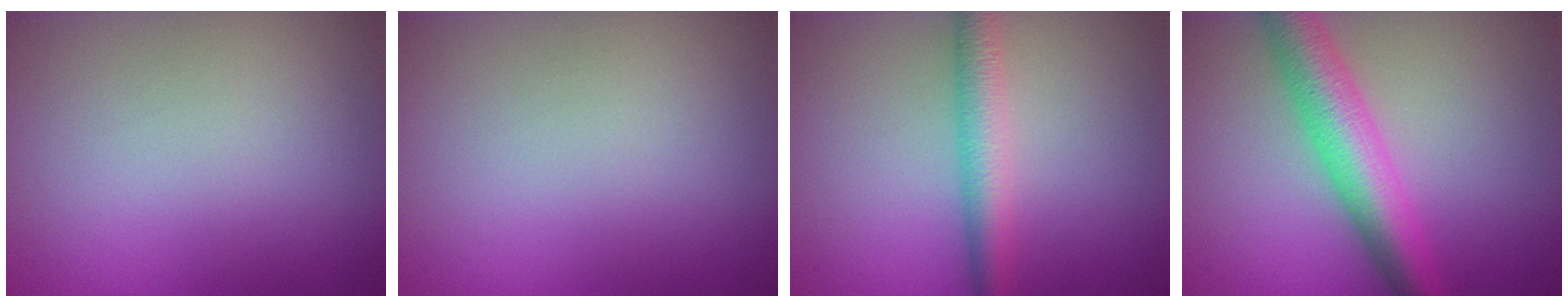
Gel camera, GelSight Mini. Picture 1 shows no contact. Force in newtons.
{"total": 0.0}
{"total": 3.5, "press": 3.5, "slide": 0.1}
{"total": 6.2, "press": 6.2, "slide": 0.3}